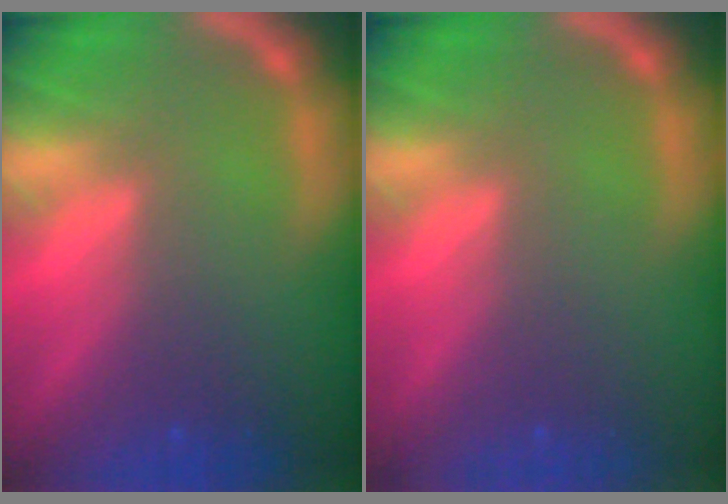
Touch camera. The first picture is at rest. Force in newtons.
{"total": 0.0}